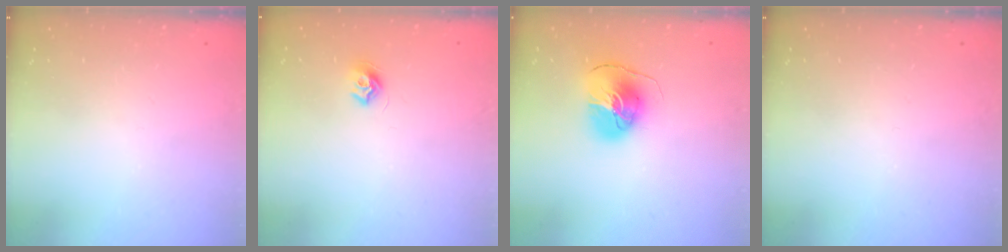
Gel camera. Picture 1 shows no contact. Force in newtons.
{"total": 7.6, "press": 7.5, "slide": 0.5}
{"total": 10.5, "press": 10.5, "slide": 1.3}
{"total": 0.0}